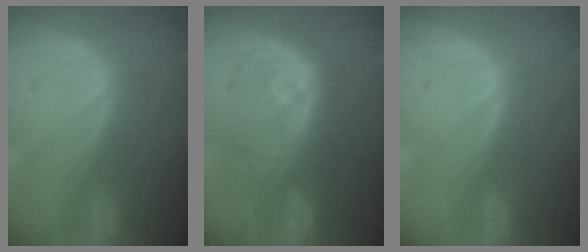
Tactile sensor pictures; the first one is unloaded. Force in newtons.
{"total": 8.4, "press": 8.4, "slide": 1.0}
{"total": 0.0}